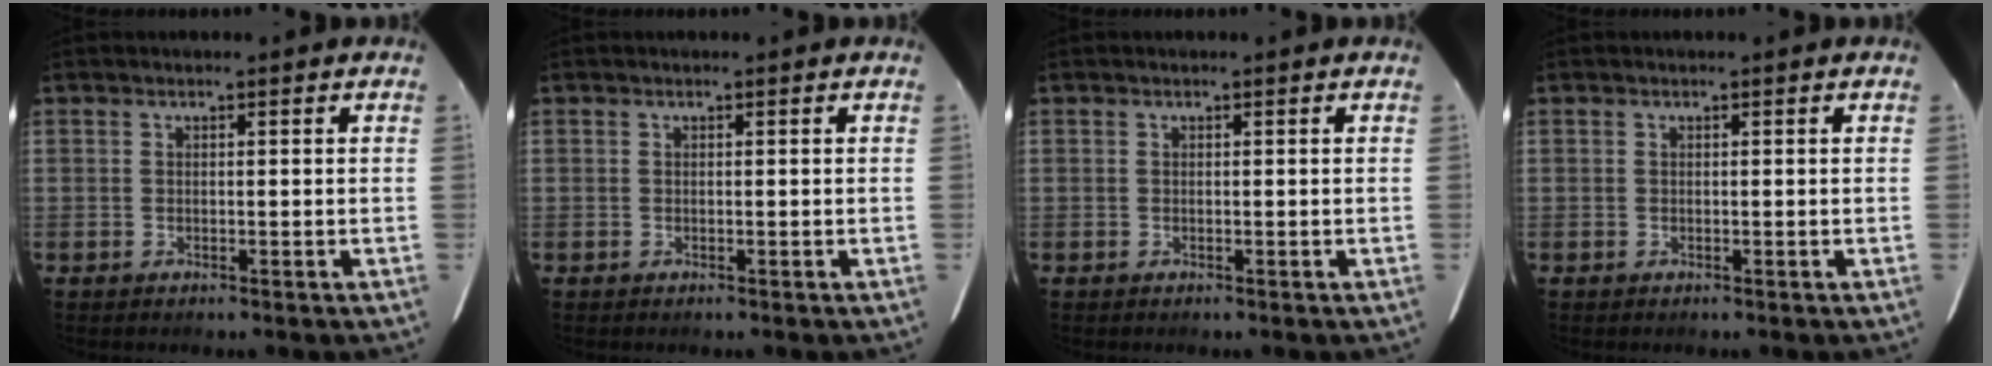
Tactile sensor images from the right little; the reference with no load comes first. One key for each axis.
{"total": 0.0}
{"total": 0.0}
{"total": 0.0}